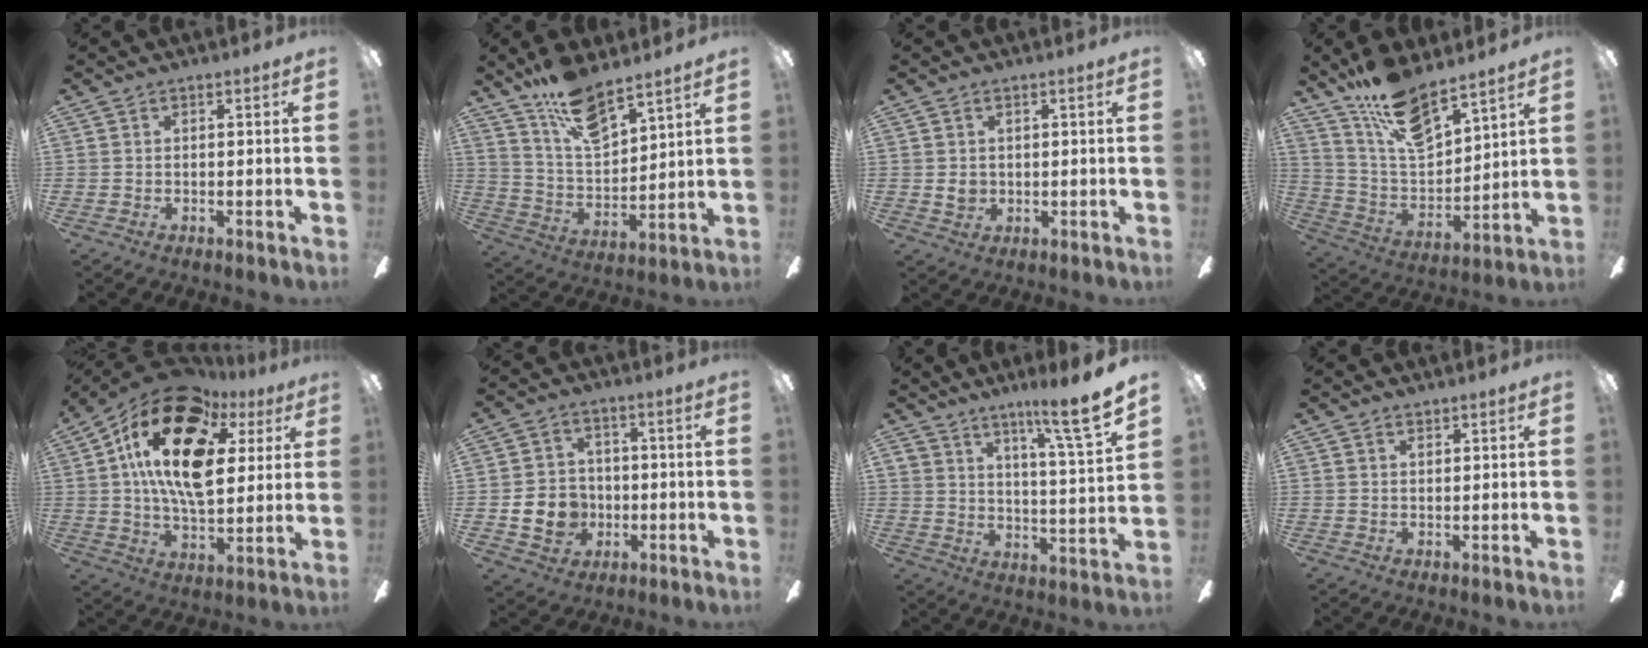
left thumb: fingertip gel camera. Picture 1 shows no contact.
{"total": 14.0, "force": [10.8, 5.0, 7.2], "torque": [-0.139, -0.063, 0.196]}
{"total": 2.8, "force": [0.5, 2.3, 1.6], "torque": [-0.022, 0.002, 0.008]}
{"total": 15.2, "force": [12.0, 5.3, 7.8], "torque": [-0.155, -0.074, 0.217]}
{"total": 21.9, "force": [9.1, 10.8, 16.7], "torque": [-0.326, -0.029, 0.150]}
{"total": 9.6, "force": [-2.3, 8.0, 4.7], "torque": [-0.110, 0.023, -0.040]}
{"total": 12.5, "force": [9.4, 1.1, 8.2], "torque": [-0.123, -0.065, 0.149]}
{"total": 1.1, "force": [0.8, 0.5, 0.5], "torque": [-0.011, 0.001, 0.016]}